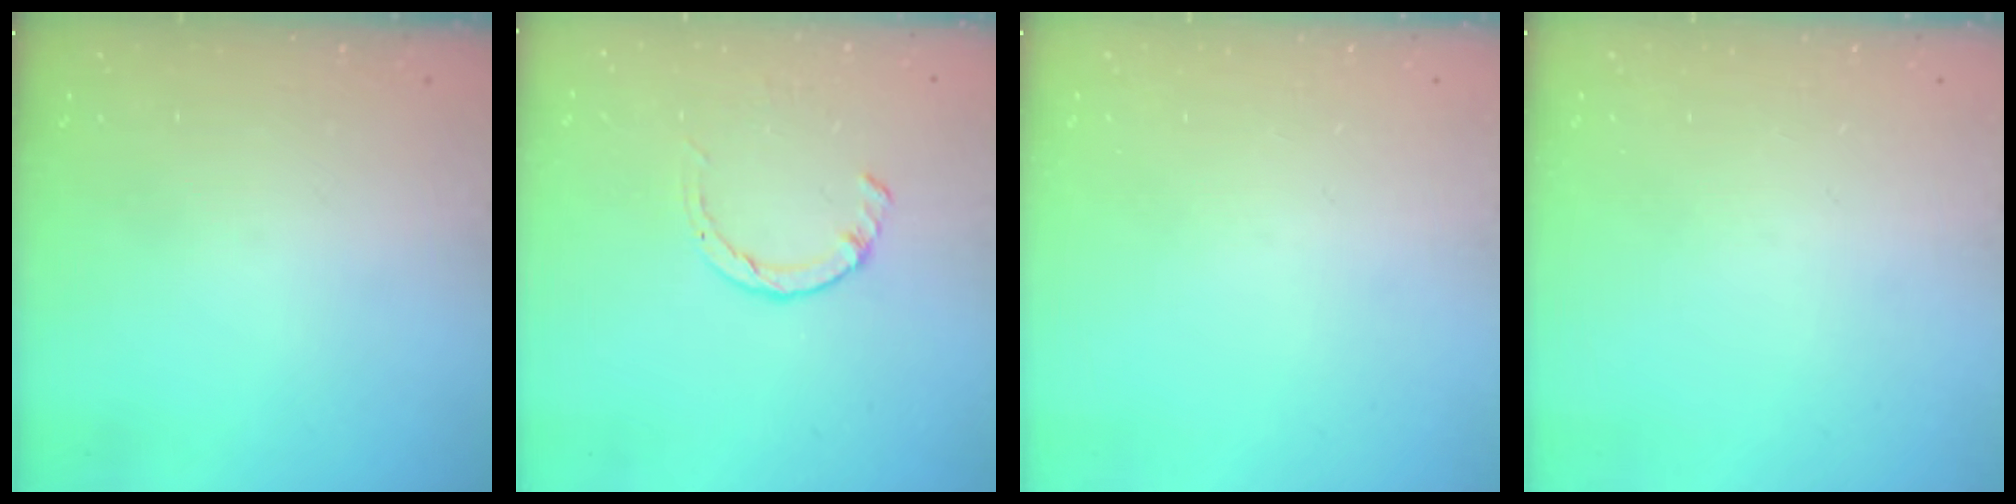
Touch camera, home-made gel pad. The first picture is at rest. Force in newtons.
{"total": 1.4, "press": 1.3, "slide": 0.3}
{"total": 0.0}
{"total": 0.0}